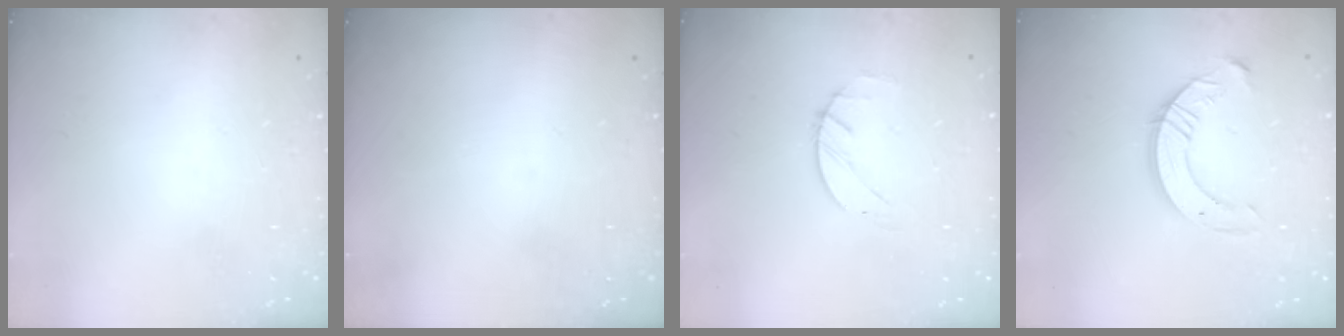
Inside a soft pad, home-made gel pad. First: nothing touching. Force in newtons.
{"total": 0.0}
{"total": 1.4, "press": 1.3, "slide": 0.2}
{"total": 10.5, "press": 10.4, "slide": 0.9}